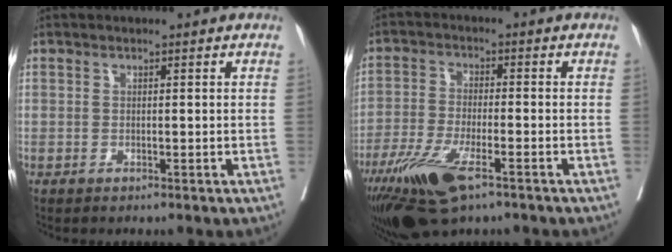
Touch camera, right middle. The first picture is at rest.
{"total": 11.6, "force": [-6.8, 2.8, 8.9], "torque": [-0.172, -0.027, -0.119]}